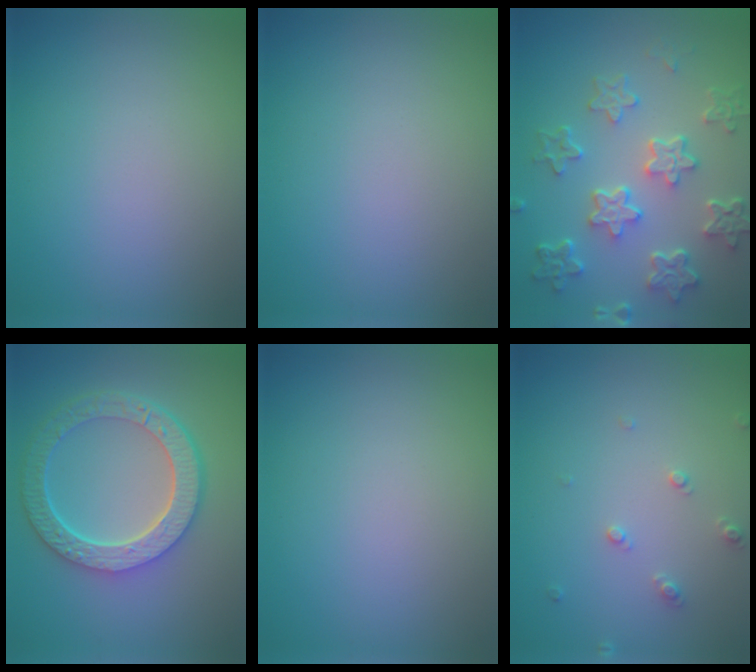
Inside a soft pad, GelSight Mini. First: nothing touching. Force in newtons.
{"total": 0.0}
{"total": 5.9, "press": 4.4, "slide": 3.9}
{"total": 6.3, "press": 4.9, "slide": 4.0}
{"total": 0.0}
{"total": 1.3, "press": 1.2, "slide": 0.3}